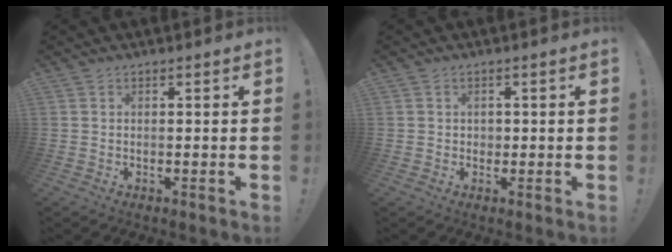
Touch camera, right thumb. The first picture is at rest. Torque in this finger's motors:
{"motor_torque": [0.27, -0.42, 0.32, -0.23, 0.00]}